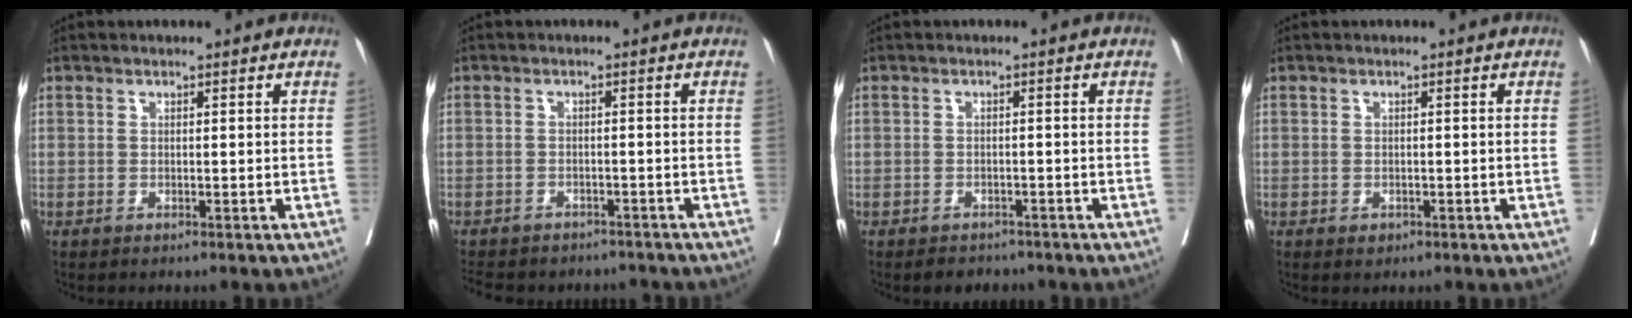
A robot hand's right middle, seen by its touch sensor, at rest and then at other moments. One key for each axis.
{"total": 12.1, "fx": -10.5, "fy": 4.7, "fz": 3.5, "tx": -0.078, "ty": 0.002, "tz": -0.129}
{"total": 3.2, "fx": -2.7, "fy": 1.5, "fz": 0.4, "tx": -0.005, "ty": 0.001, "tz": -0.038}
{"total": 0.9, "fx": -0.4, "fy": 0.7, "fz": 0.4, "tx": -0.006, "ty": 0.002, "tz": -0.001}